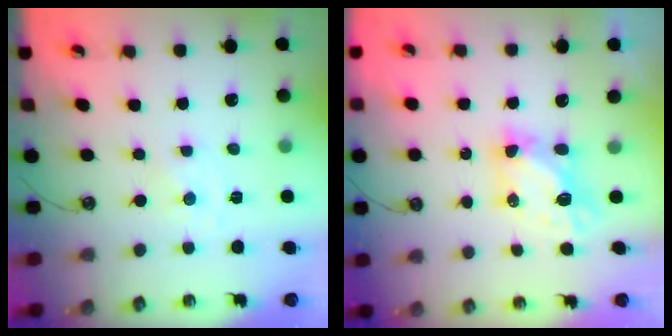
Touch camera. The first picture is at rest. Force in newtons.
{"total": 6.6, "press": 6.6, "slide": 0.5}